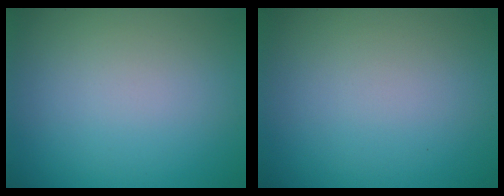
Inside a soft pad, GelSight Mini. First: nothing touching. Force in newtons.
{"total": 0.0}